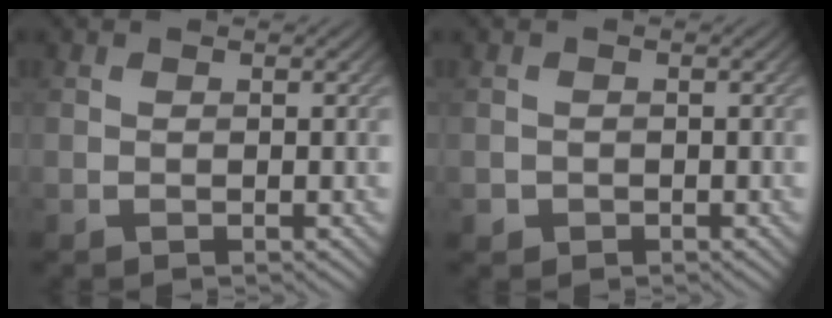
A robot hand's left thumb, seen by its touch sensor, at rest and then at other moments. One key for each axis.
{"total": 1.0, "fx": -0.5, "fy": 0.9, "fz": 0.1, "tx": 0.002, "ty": -0.006, "tz": -0.011}